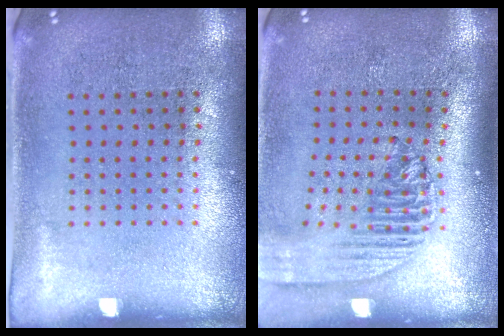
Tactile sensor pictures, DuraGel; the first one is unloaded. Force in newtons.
{"total": 2.2, "press": 1.7, "slide": 1.4}